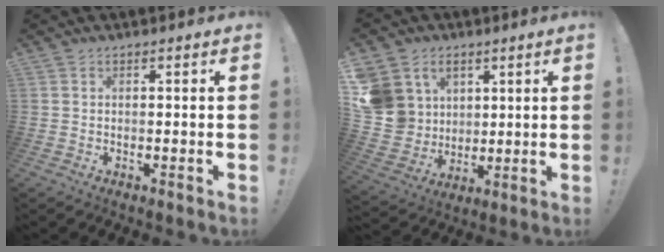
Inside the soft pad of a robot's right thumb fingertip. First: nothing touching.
{"total": 12.0, "force": [4.1, 10.7, 3.3], "torque": [-0.062, -0.022, 0.093]}